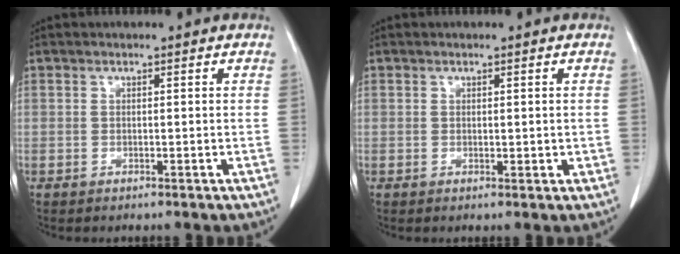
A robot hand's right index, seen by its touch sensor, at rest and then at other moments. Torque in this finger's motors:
{"motor_torque": [-0.03, 0.21, -0.01, 0.02]}